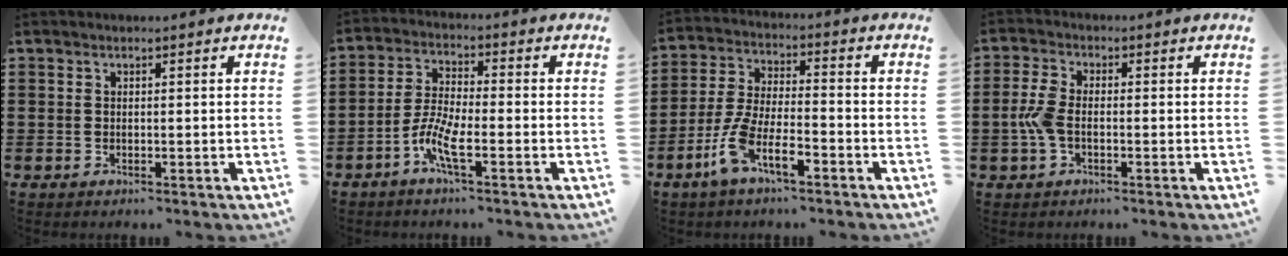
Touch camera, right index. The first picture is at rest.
{"total": 6.0, "force": [-3.2, 1.2, 4.9], "torque": [-0.121, -0.013, -0.066]}
{"total": 8.1, "force": [-4.8, 2.0, 6.2], "torque": [-0.156, -0.014, -0.099]}
{"total": 4.3, "force": [-0.9, 2.1, 3.6], "torque": [-0.093, -0.005, -0.023]}